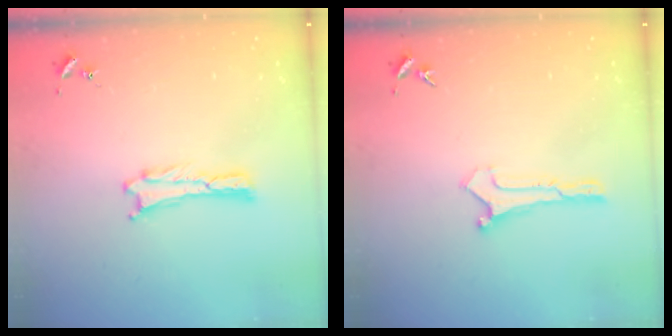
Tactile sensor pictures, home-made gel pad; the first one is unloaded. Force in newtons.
{"total": 0.0}